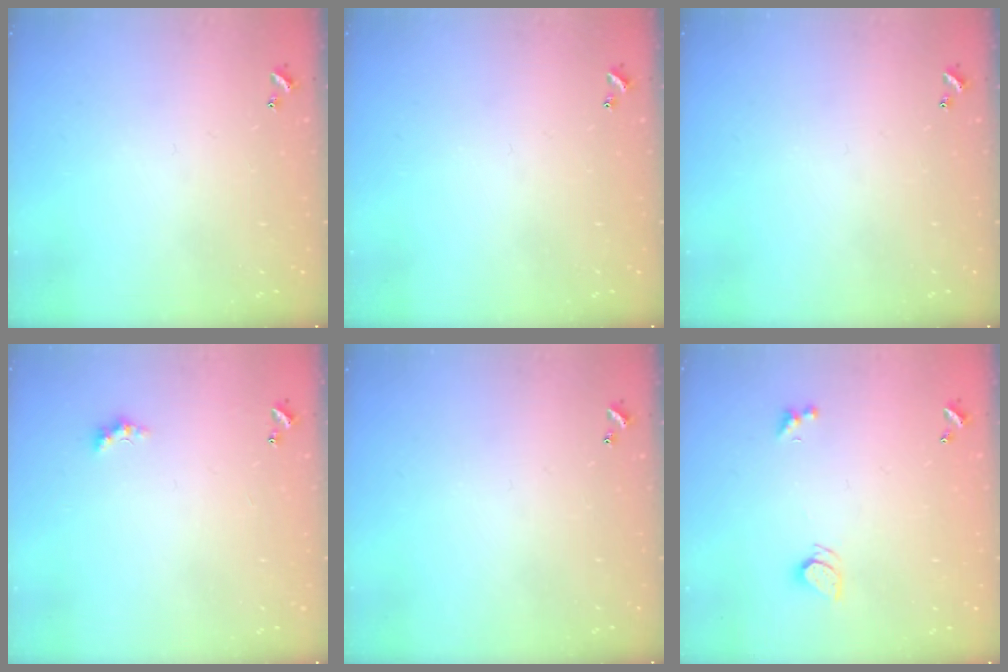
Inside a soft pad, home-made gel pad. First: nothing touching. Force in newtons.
{"total": 0.0}
{"total": 0.0}
{"total": 1.6, "press": 1.5, "slide": 0.5}
{"total": 0.0}
{"total": 2.1, "press": 2.1, "slide": 0.3}